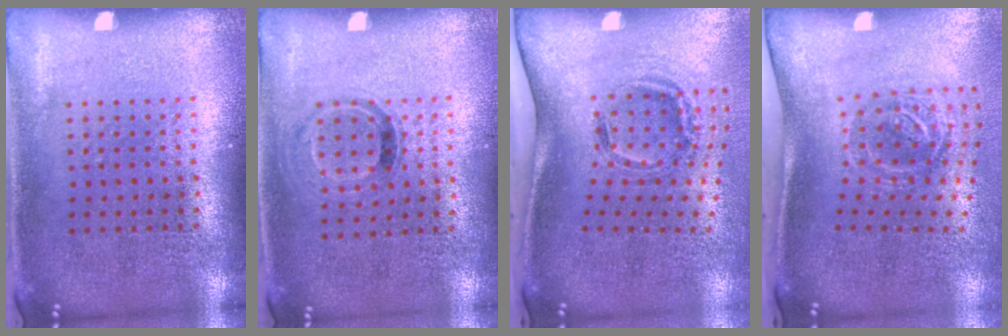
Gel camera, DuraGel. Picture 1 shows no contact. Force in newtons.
{"total": 0.9, "press": 0.7, "slide": 0.6}
{"total": 2.0, "press": 1.2, "slide": 1.5}
{"total": 2.0, "press": 1.2, "slide": 1.5}